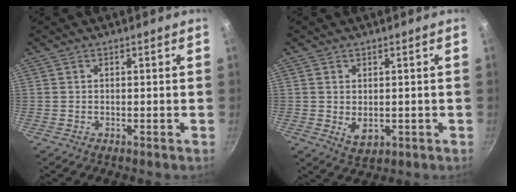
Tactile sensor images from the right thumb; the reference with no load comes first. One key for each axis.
{"total": 4.1, "fx": -0.2, "fy": 2.7, "fz": 3.0, "tx": -0.048, "ty": -0.011, "tz": 0.005}